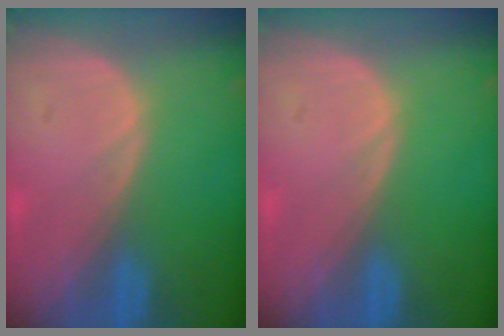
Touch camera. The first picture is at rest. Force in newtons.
{"total": 0.0}